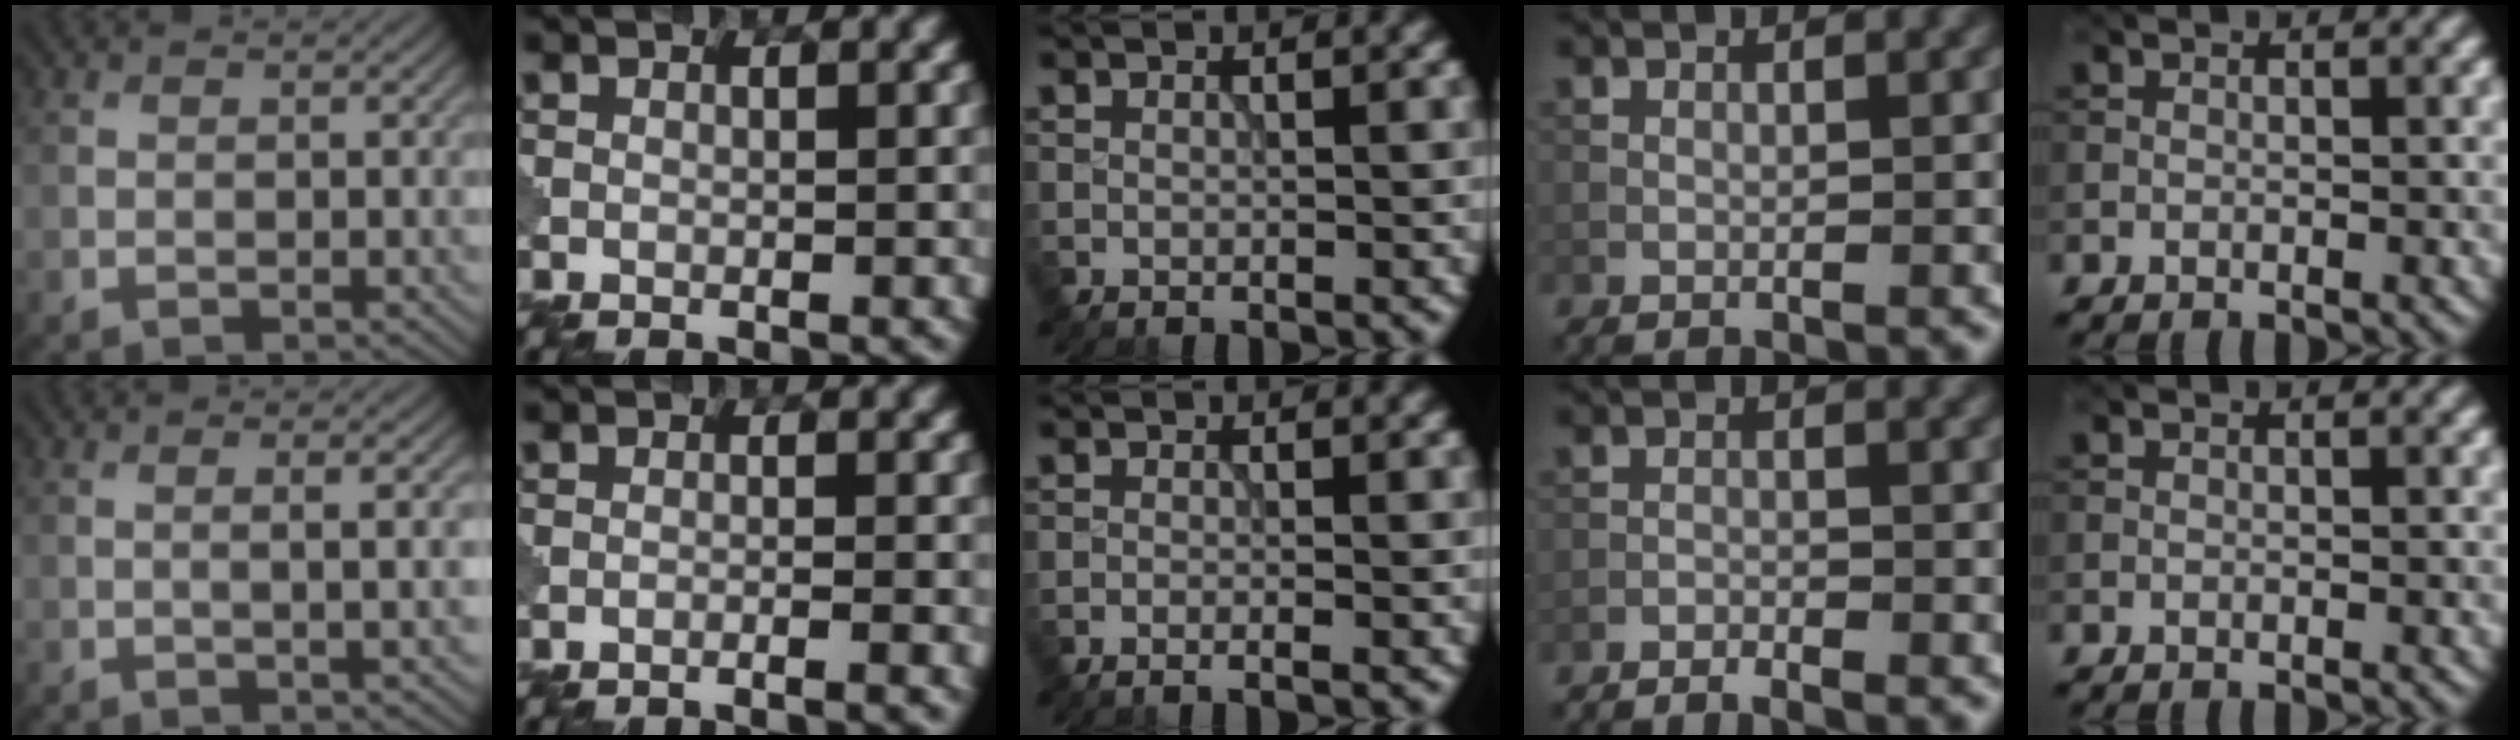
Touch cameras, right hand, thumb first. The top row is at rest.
{"thumb": {"total": 3.7, "force": [0.2, 0.8, 3.6], "torque": [-0.054, 0.010, 0.003]}, "index": {"total": 2.1, "force": [-1.3, 0.4, 1.6], "torque": [-0.017, 0.009, -0.035]}, "middle": {"total": 1.2, "force": [-0.6, 0.3, 1.0], "torque": [-0.009, -0.004, -0.019]}, "ring": {"total": 1.7, "force": [-1.6, 0.0, 0.6], "torque": [-0.023, -0.003, -0.034]}}